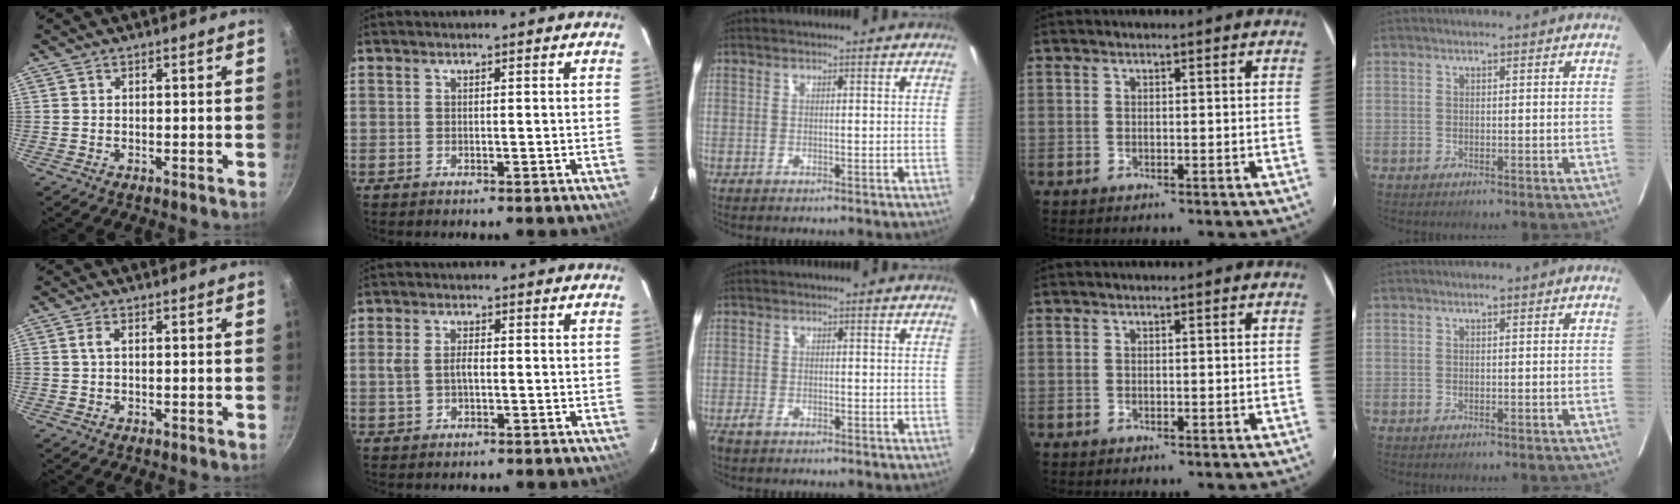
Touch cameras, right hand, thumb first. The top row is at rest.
{"thumb": {"total": 1.5, "force": [0.2, 0.8, 1.3], "torque": [-0.028, 0.005, 0.002]}, "index": {"total": 3.4, "force": [-0.3, 2.0, 2.8], "torque": [-0.059, 0.004, -0.003]}, "middle": {"total": 2.0, "force": [-1.6, 0.8, 0.9], "torque": [-0.022, -0.006, -0.032]}}